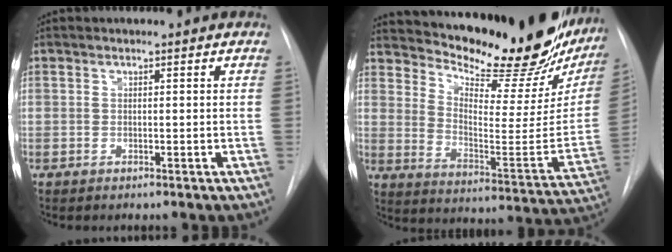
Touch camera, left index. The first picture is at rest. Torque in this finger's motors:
{"motor_torque": [1.04, -1.09, 0.44, 0.04]}